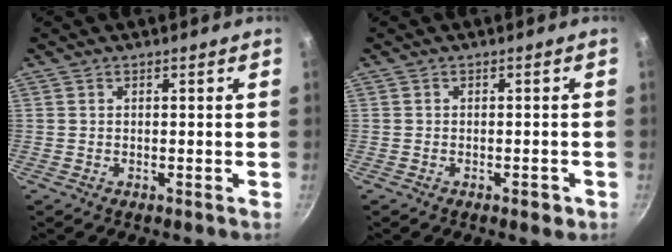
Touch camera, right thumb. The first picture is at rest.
{"total": 1.8, "force": [-1.1, 0.8, 1.3], "torque": [-0.014, 0.002, -0.016]}